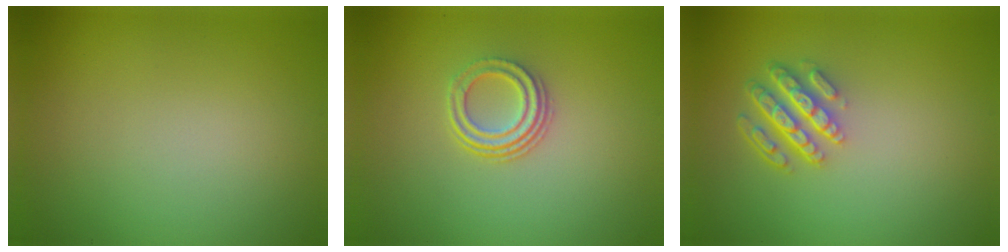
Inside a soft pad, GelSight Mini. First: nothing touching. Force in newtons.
{"total": 3.1, "press": 2.3, "slide": 2.1}
{"total": 4.5, "press": 3.3, "slide": 3.0}